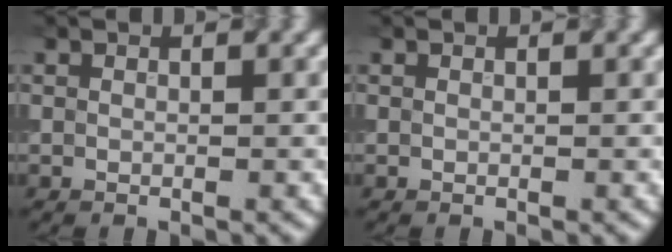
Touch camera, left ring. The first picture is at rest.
{"total": 0.0}